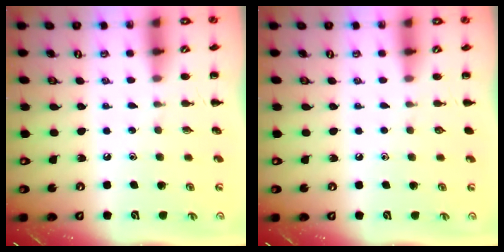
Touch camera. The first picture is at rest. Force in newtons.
{"total": 0.0}